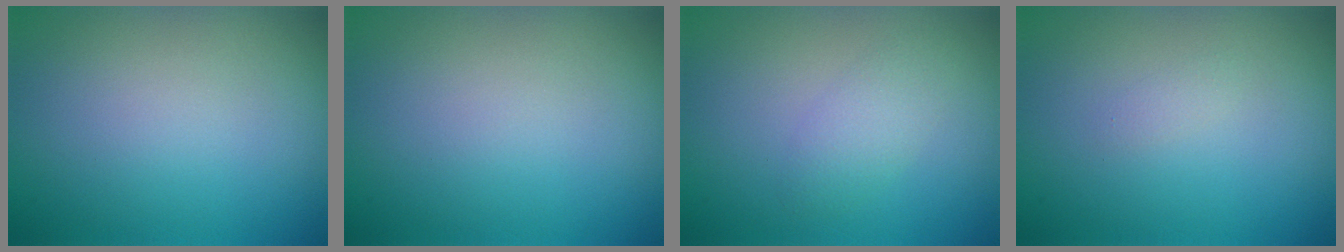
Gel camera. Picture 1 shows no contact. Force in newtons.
{"total": 0.0}
{"total": 1.8, "press": 1.8, "slide": 0.0}
{"total": 0.6, "press": 0.6, "slide": 0.0}